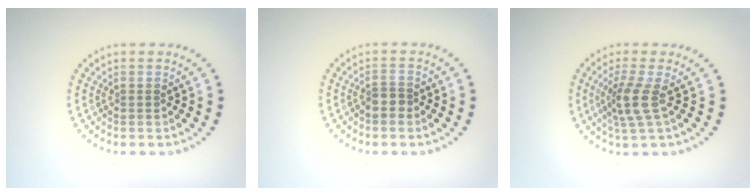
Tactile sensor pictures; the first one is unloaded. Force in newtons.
{"total": 1.5, "press": 1.2, "slide": 0.9}
{"total": 2.8, "press": 2.2, "slide": 1.8}